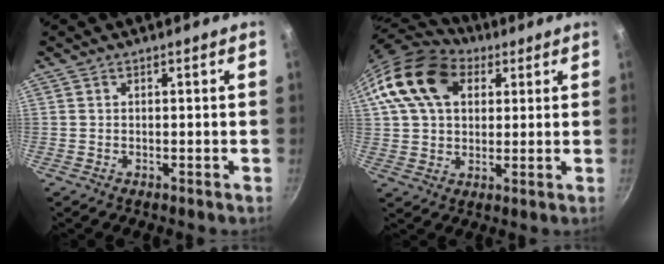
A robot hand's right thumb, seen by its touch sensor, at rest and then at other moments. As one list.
[{"total": 16.9, "force": [5.8, 12.2, 10.1], "torque": [-0.170, 0.014, 0.092]}]